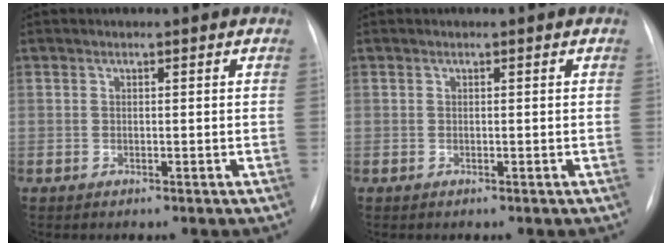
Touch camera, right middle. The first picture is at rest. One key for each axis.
{"total": 0.0}